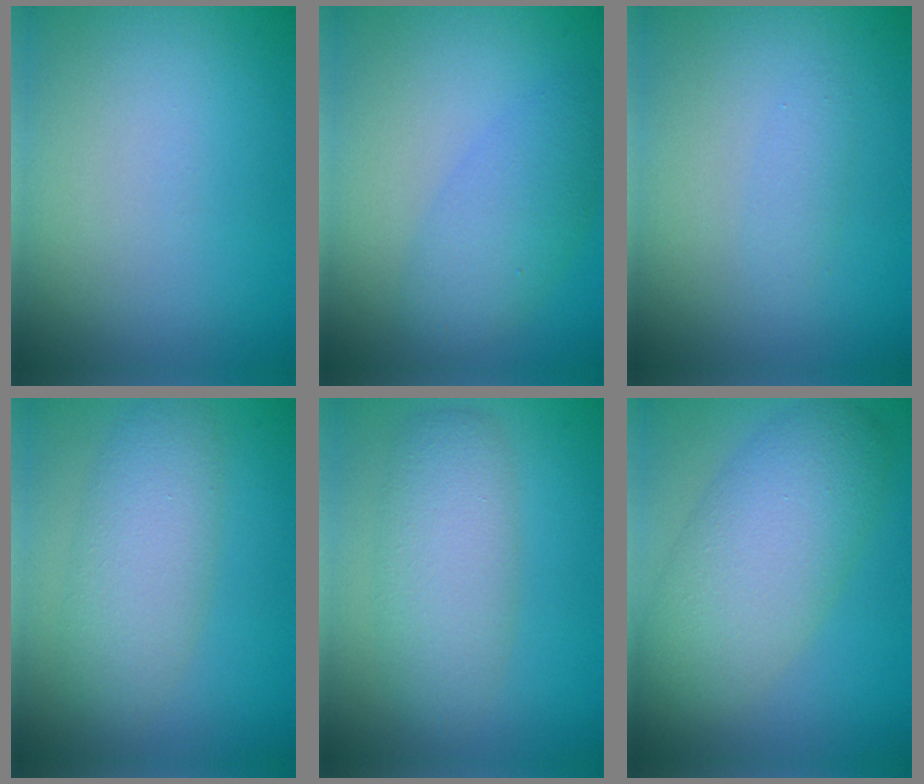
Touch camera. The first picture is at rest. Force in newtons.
{"total": 3.6, "press": 3.6, "slide": 0.0}
{"total": 1.0, "press": 1.0, "slide": 0.1}
{"total": 4.5, "press": 4.5, "slide": 0.2}
{"total": 4.5, "press": 4.5, "slide": 0.4}
{"total": 7.1, "press": 7.1, "slide": 0.5}